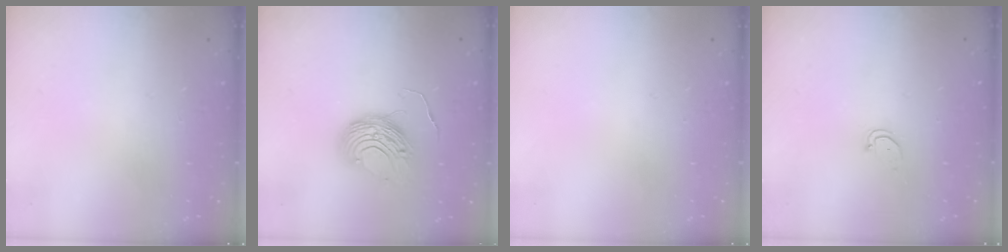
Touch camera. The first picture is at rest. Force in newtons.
{"total": 9.7, "press": 9.7, "slide": 0.6}
{"total": 0.0}
{"total": 2.4, "press": 2.4, "slide": 0.2}